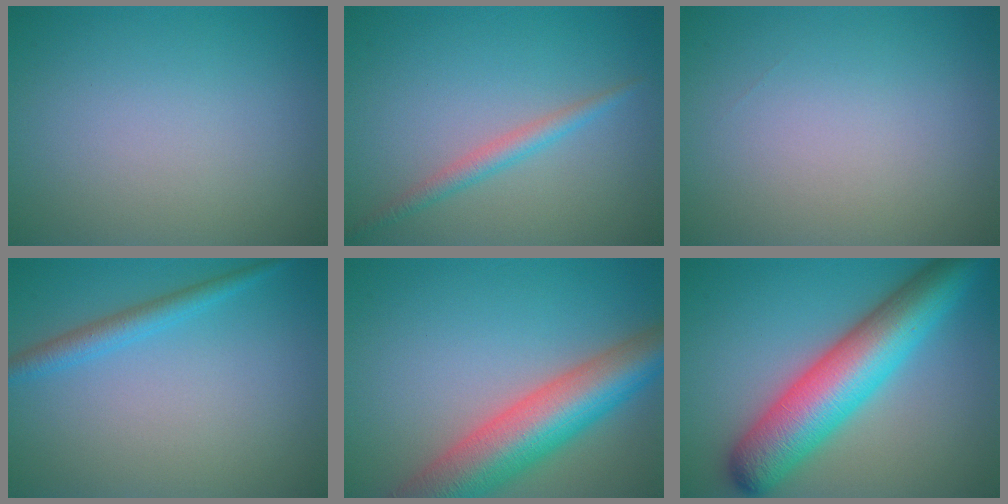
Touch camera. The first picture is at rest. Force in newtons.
{"total": 1.9, "press": 1.9, "slide": 0.1}
{"total": 0.0}
{"total": 2.2, "press": 2.2, "slide": 0.1}
{"total": 9.9, "press": 9.9, "slide": 0.5}
{"total": 10.0, "press": 10.0, "slide": 0.3}